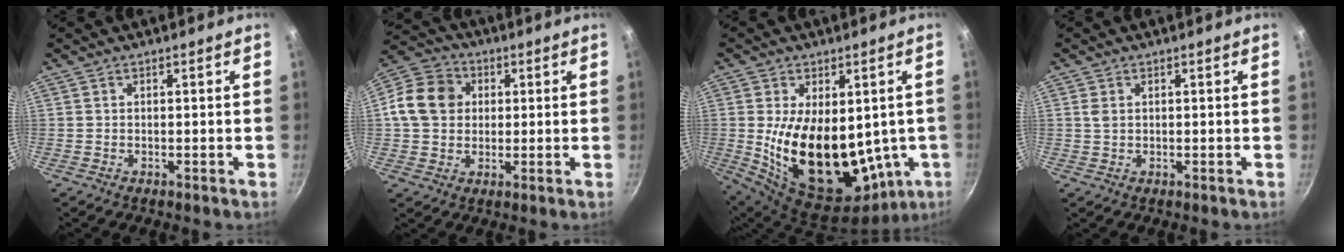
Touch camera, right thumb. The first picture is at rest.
{"total": 11.2, "force": [1.7, 9.4, 5.9], "torque": [-0.086, 0.015, 0.013]}
{"total": 23.5, "force": [-0.4, 13.4, 19.3], "torque": [-0.306, -0.029, 0.026]}
{"total": 1.8, "force": [0.5, 1.2, 1.2], "torque": [-0.024, 0.000, 0.012]}